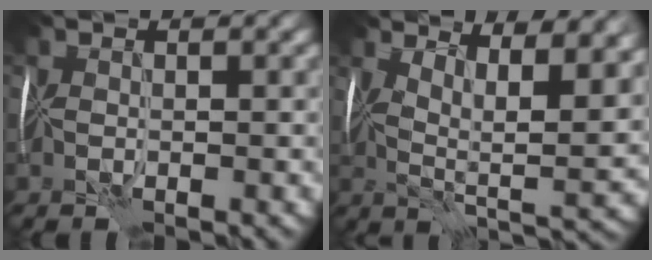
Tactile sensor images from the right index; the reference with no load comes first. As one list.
[{"total": 9.1, "force": [4.6, 2.7, 7.4], "torque": [-0.109, -0.004, 0.078]}]